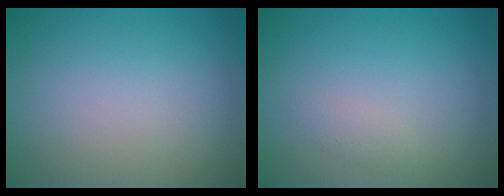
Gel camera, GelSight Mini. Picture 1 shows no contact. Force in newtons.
{"total": 0.8, "press": 0.8, "slide": 0.0}